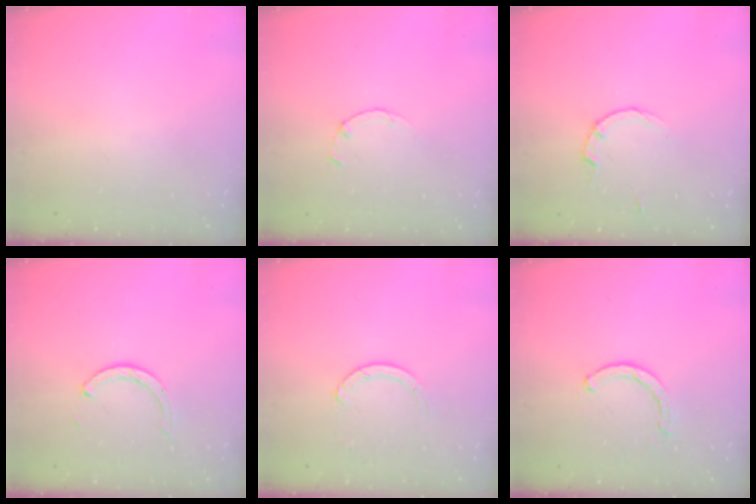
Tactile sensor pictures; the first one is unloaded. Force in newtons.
{"total": 0.9, "press": 0.8, "slide": 0.3}
{"total": 2.8, "press": 2.8, "slide": 0.4}
{"total": 3.2, "press": 3.1, "slide": 0.4}
{"total": 3.9, "press": 3.9, "slide": 0.4}
{"total": 1.5, "press": 1.5, "slide": 0.3}